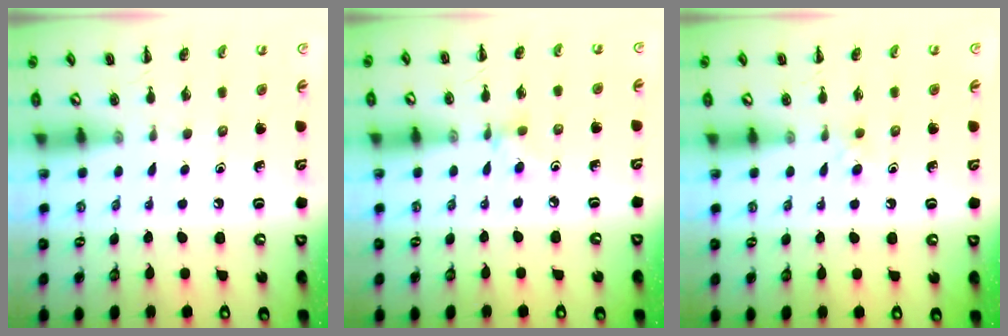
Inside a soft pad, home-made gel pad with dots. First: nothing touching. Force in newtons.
{"total": 3.0, "press": 2.8, "slide": 0.9}
{"total": 3.0, "press": 2.6, "slide": 1.4}